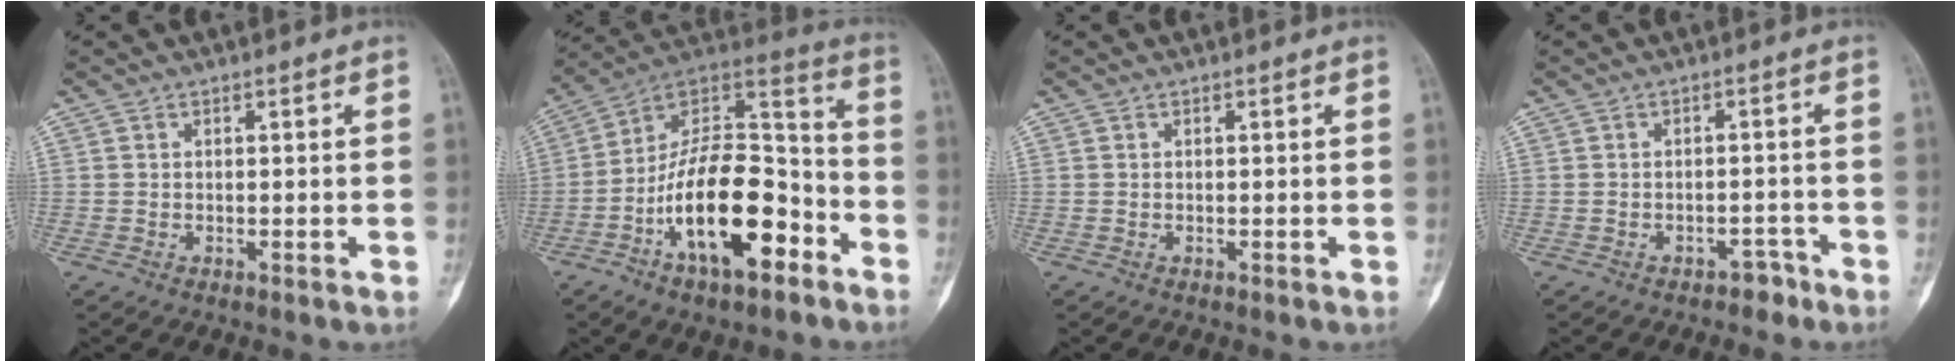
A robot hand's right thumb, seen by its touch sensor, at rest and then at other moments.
{"total": 22.4, "force": [-8.9, 10.2, 17.8], "torque": [-0.276, 0.078, -0.147]}
{"total": 0.0}
{"total": 2.6, "force": [-2.0, 1.5, 0.9], "torque": [-0.005, 0.023, -0.023]}